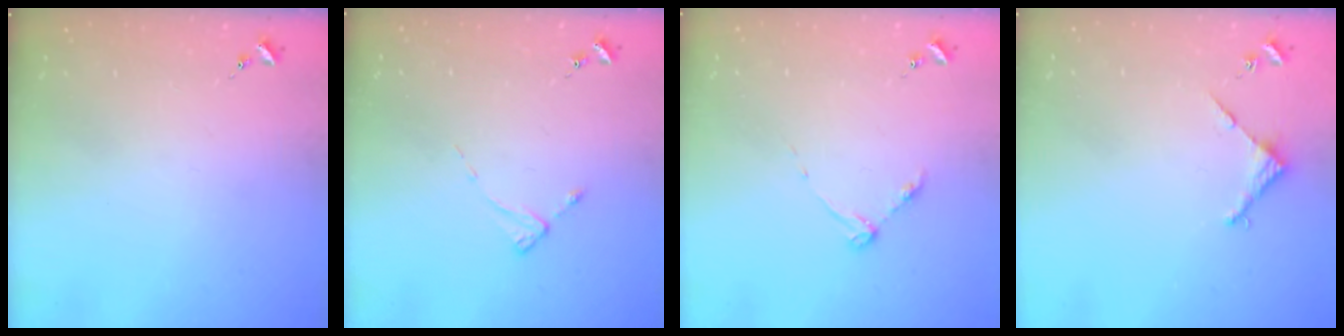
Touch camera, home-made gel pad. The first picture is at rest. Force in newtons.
{"total": 2.0, "press": 2.0, "slide": 0.3}
{"total": 3.3, "press": 3.3, "slide": 0.5}
{"total": 2.9, "press": 2.8, "slide": 0.2}